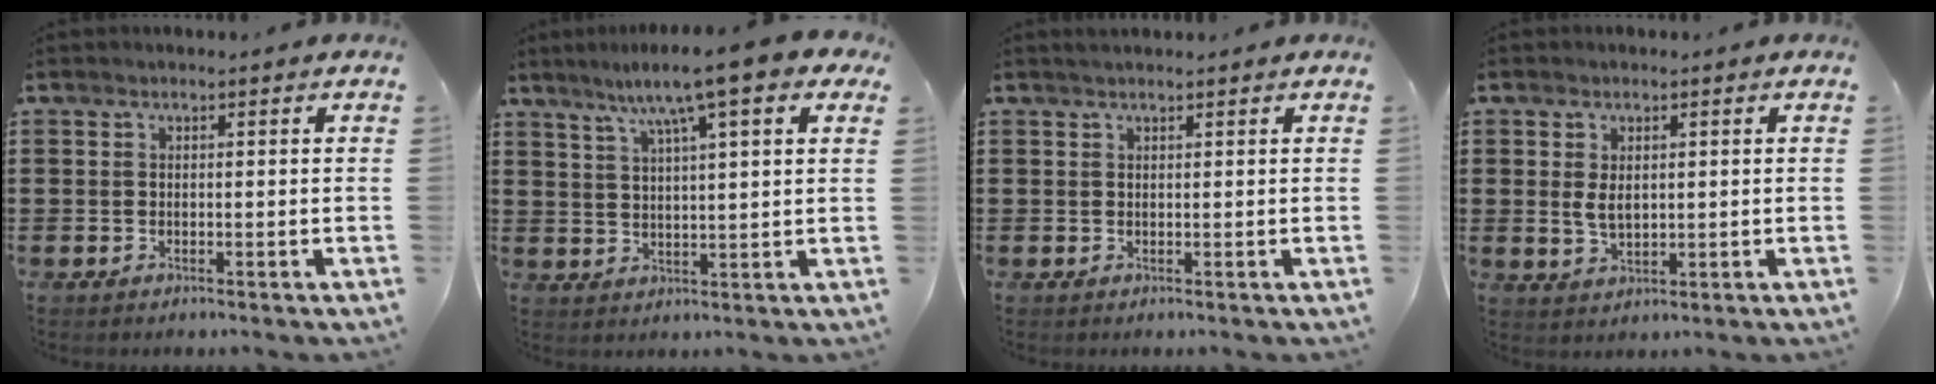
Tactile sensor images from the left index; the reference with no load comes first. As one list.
[{"total": 9.8, "force": [6.6, 1.0, 7.2], "torque": [-0.140, -0.014, 0.109]}, {"total": 0.8, "force": [0.7, 0.2, 0.2], "torque": [-0.005, 0.002, 0.014]}, {"total": 3.4, "force": [0.5, 2.0, 2.7], "torque": [-0.055, 0.009, 0.008]}]